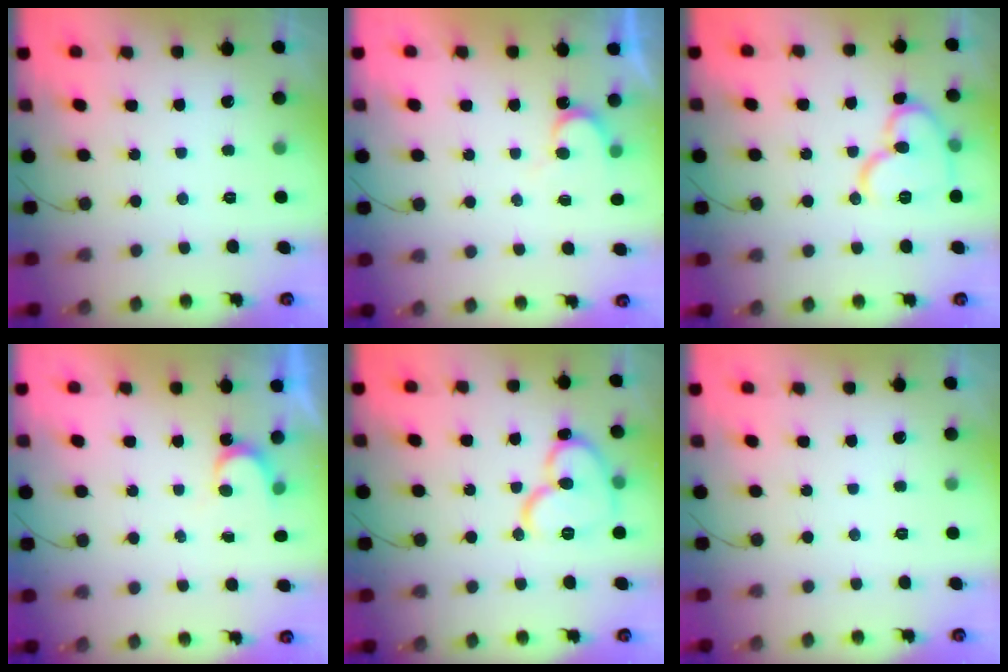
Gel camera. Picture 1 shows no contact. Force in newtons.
{"total": 4.5, "press": 4.4, "slide": 0.4}
{"total": 12.8, "press": 12.8, "slide": 0.6}
{"total": 2.8, "press": 2.8, "slide": 0.2}
{"total": 14.6, "press": 14.4, "slide": 1.9}
{"total": 0.0}